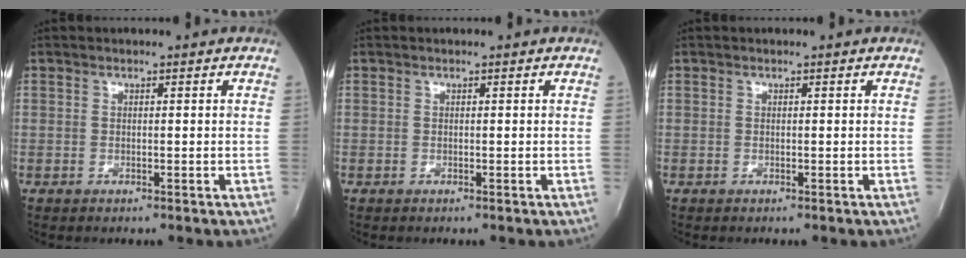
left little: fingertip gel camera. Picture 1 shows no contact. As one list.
[{"total": 0.0}, {"total": 0.0}]